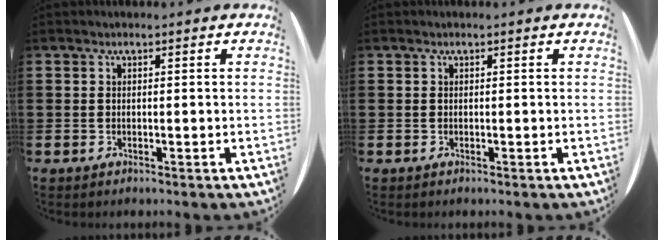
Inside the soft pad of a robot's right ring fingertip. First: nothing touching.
{"total": 0.0}